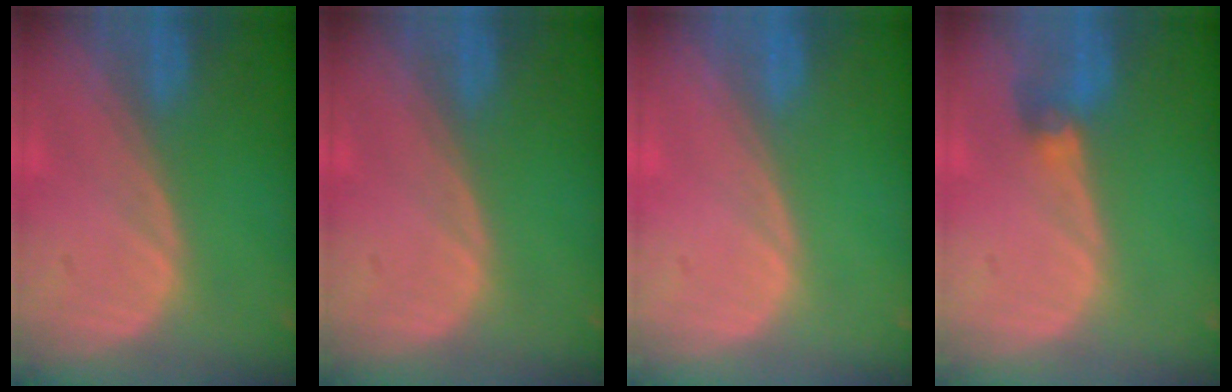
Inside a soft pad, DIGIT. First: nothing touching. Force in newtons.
{"total": 0.0}
{"total": 0.0}
{"total": 2.8, "press": 2.6, "slide": 1.0}